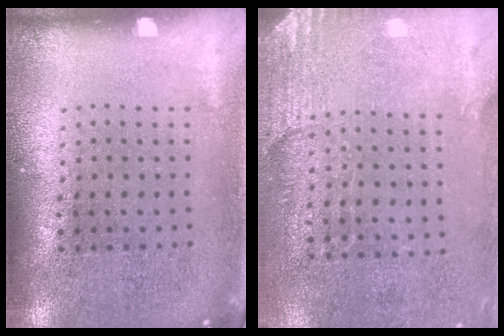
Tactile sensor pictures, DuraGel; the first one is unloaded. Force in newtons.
{"total": 2.6, "press": 2.4, "slide": 1.1}